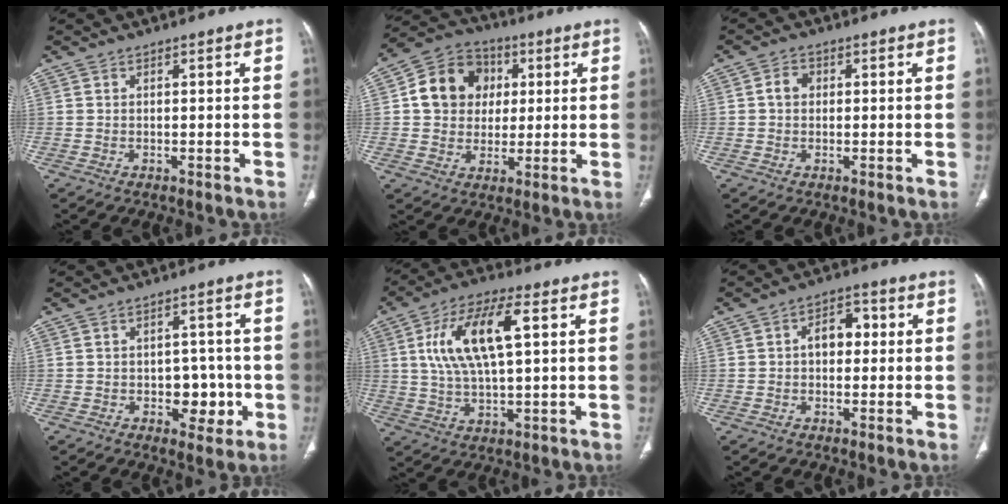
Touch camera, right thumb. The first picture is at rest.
{"total": 12.8, "force": [2.3, 11.0, 6.1], "torque": [-0.076, 0.010, 0.032]}
{"total": 2.8, "force": [0.3, 2.3, 1.6], "torque": [-0.022, 0.009, 0.002]}
{"total": 6.5, "force": [-1.6, 4.5, 4.4], "torque": [-0.021, 0.011, -0.016]}
{"total": 14.9, "force": [3.8, 5.7, 13.2], "torque": [-0.257, 0.011, 0.071]}
{"total": 5.9, "force": [0.5, 4.0, 4.3], "torque": [-0.045, 0.019, 0.001]}